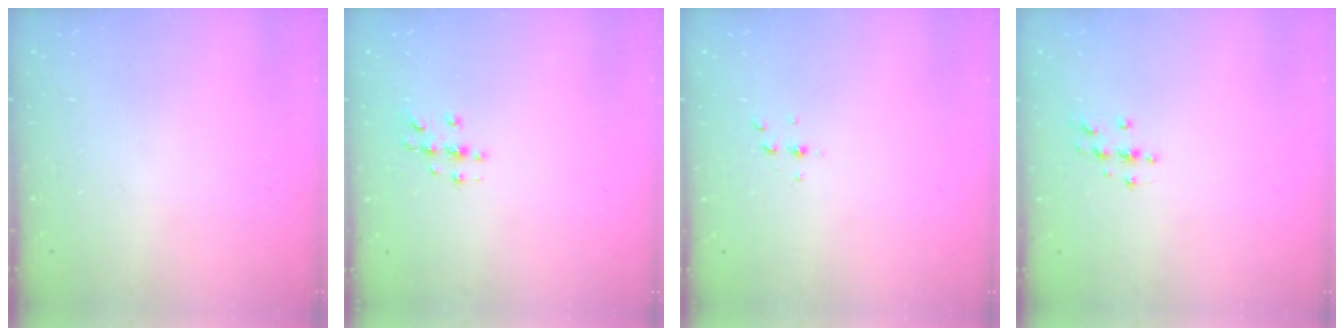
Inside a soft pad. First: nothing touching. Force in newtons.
{"total": 3.4, "press": 3.4, "slide": 0.4}
{"total": 2.6, "press": 2.6, "slide": 0.3}
{"total": 3.7, "press": 3.7, "slide": 0.5}